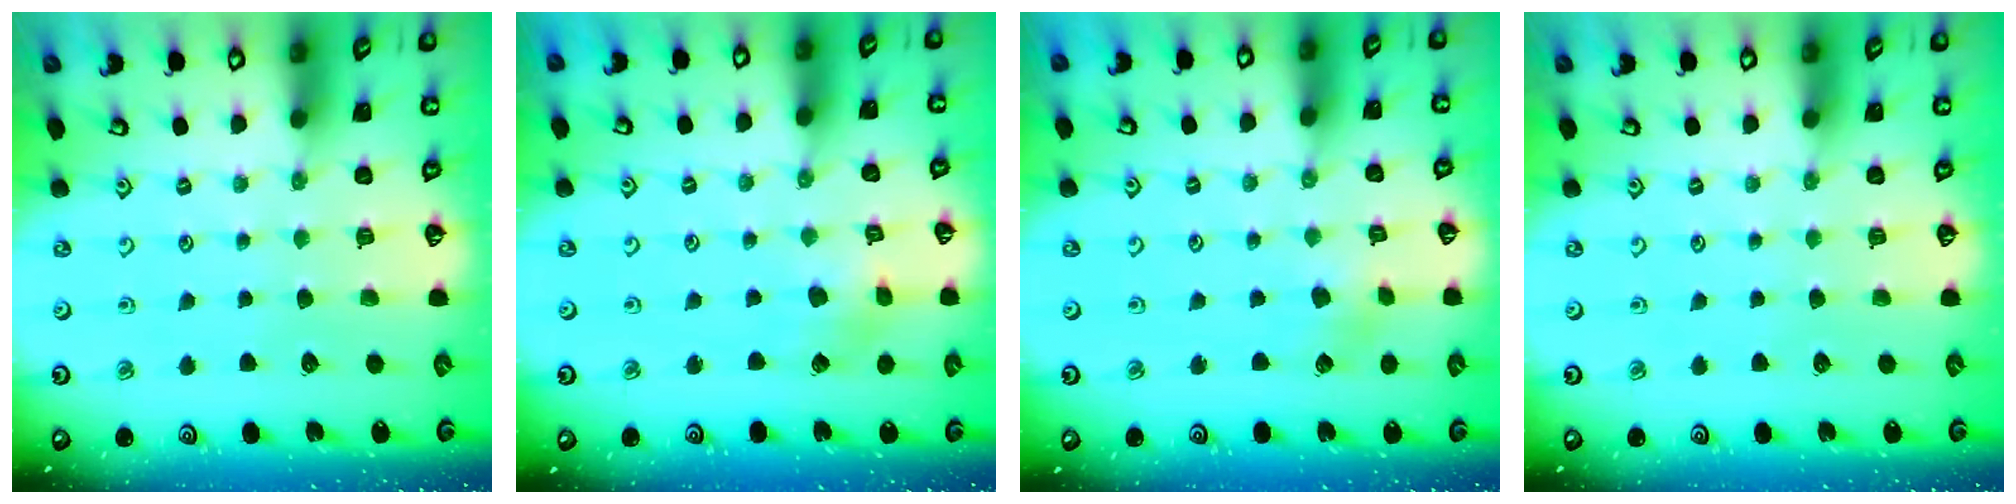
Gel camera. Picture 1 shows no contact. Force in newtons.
{"total": 3.4, "press": 3.4, "slide": 0.4}
{"total": 3.7, "press": 3.6, "slide": 0.6}
{"total": 0.0}